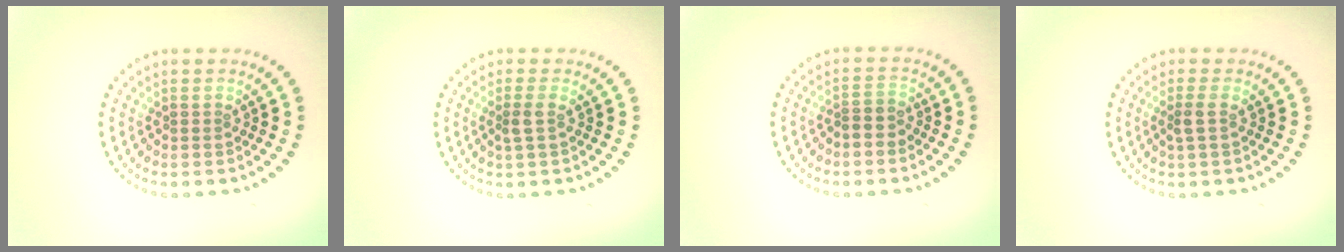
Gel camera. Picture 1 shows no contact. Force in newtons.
{"total": 1.4, "press": 1.1, "slide": 0.8}
{"total": 1.6, "press": 1.4, "slide": 0.8}
{"total": 1.2, "press": 1.0, "slide": 0.6}